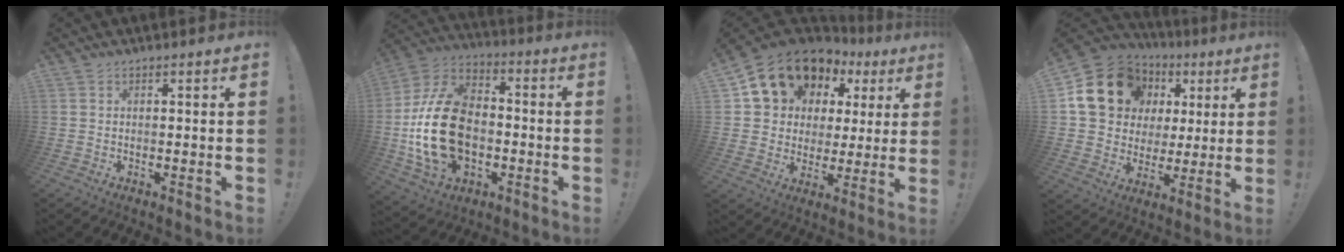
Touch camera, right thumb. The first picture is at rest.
{"total": 23.9, "force": [-3.2, 16.4, 17.1], "torque": [-0.327, 0.037, -0.038]}
{"total": 13.5, "force": [8.5, 9.7, 4.2], "torque": [-0.079, -0.056, 0.172]}
{"total": 19.2, "force": [6.9, 15.5, 9.1], "torque": [-0.151, -0.019, 0.152]}